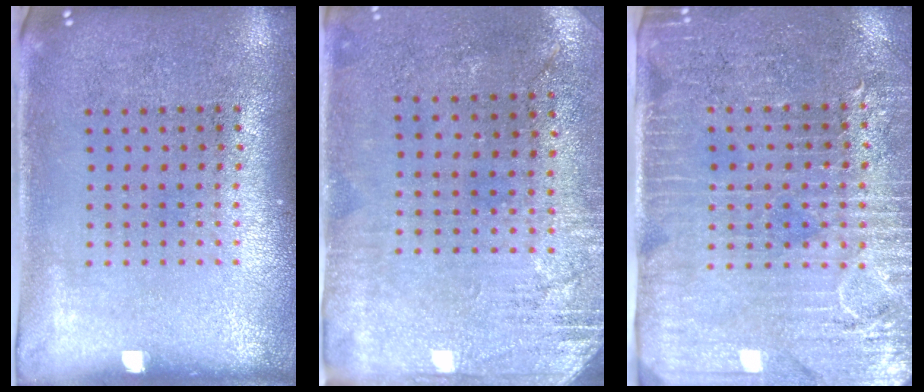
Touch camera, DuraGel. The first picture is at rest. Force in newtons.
{"total": 2.7, "press": 2.3, "slide": 1.4}
{"total": 3.7, "press": 3.2, "slide": 1.7}